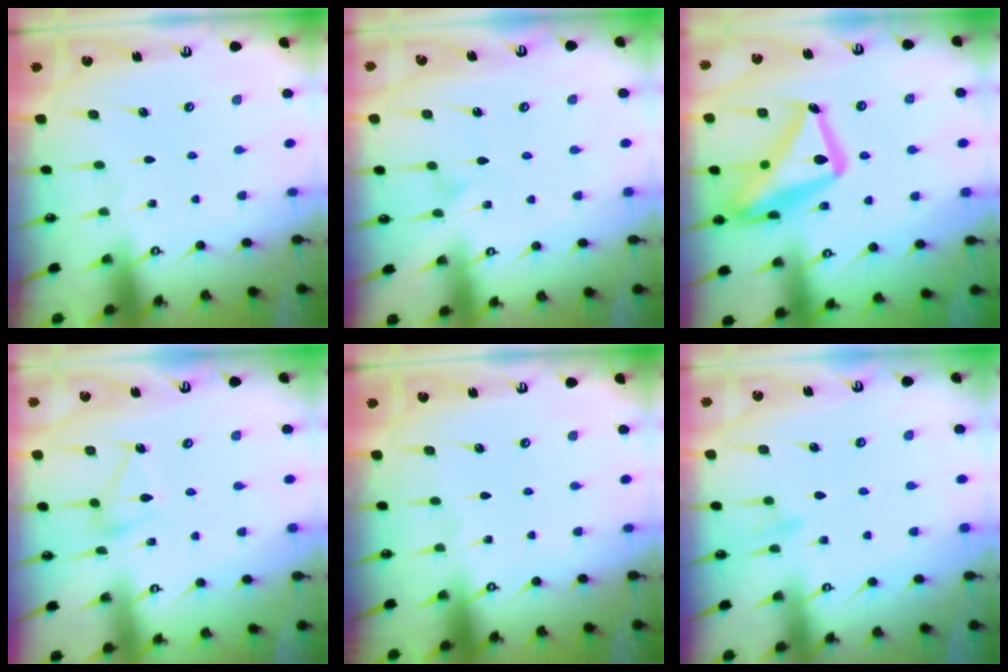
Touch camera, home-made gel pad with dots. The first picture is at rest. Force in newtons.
{"total": 3.2, "press": 3.2, "slide": 0.2}
{"total": 22.3, "press": 22.2, "slide": 1.8}
{"total": 10.1, "press": 10.1, "slide": 0.3}
{"total": 0.0}
{"total": 6.7, "press": 6.7, "slide": 0.6}